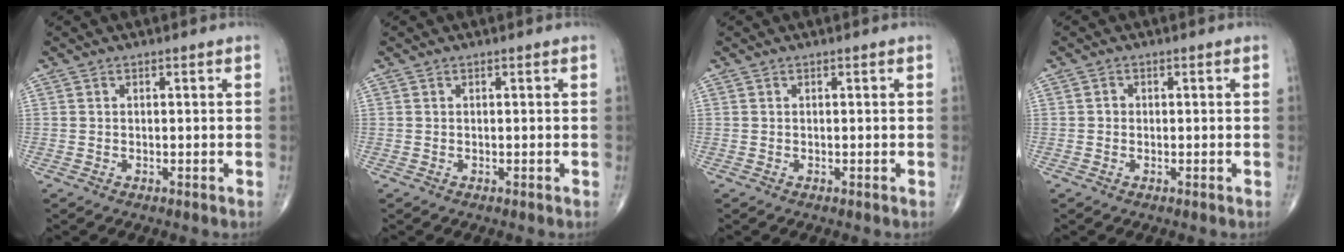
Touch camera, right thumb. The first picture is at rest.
{"total": 0.0}
{"total": 0.0}
{"total": 0.9, "force": [-0.1, 0.8, 0.3], "torque": [0.000, 0.003, -0.004]}